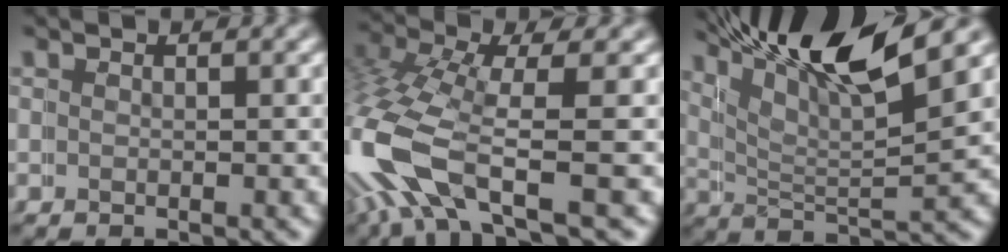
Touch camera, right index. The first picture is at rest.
{"total": 7.9, "force": [-1.3, 5.5, 5.6], "torque": [-0.178, -0.039, -0.011]}
{"total": 10.2, "force": [7.2, 3.0, 6.7], "torque": [-0.117, 0.009, 0.114]}